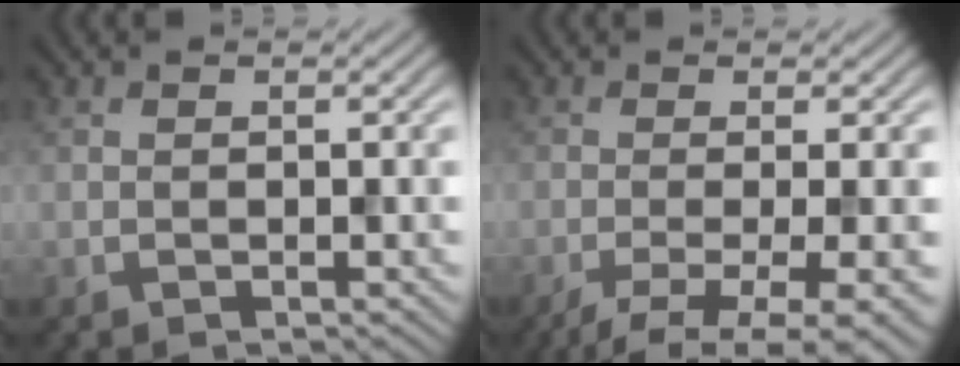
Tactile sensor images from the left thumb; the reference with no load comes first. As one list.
[{"total": 7.2, "force": [-3.1, 1.8, 6.3], "torque": [-0.093, -0.009, -0.051]}]